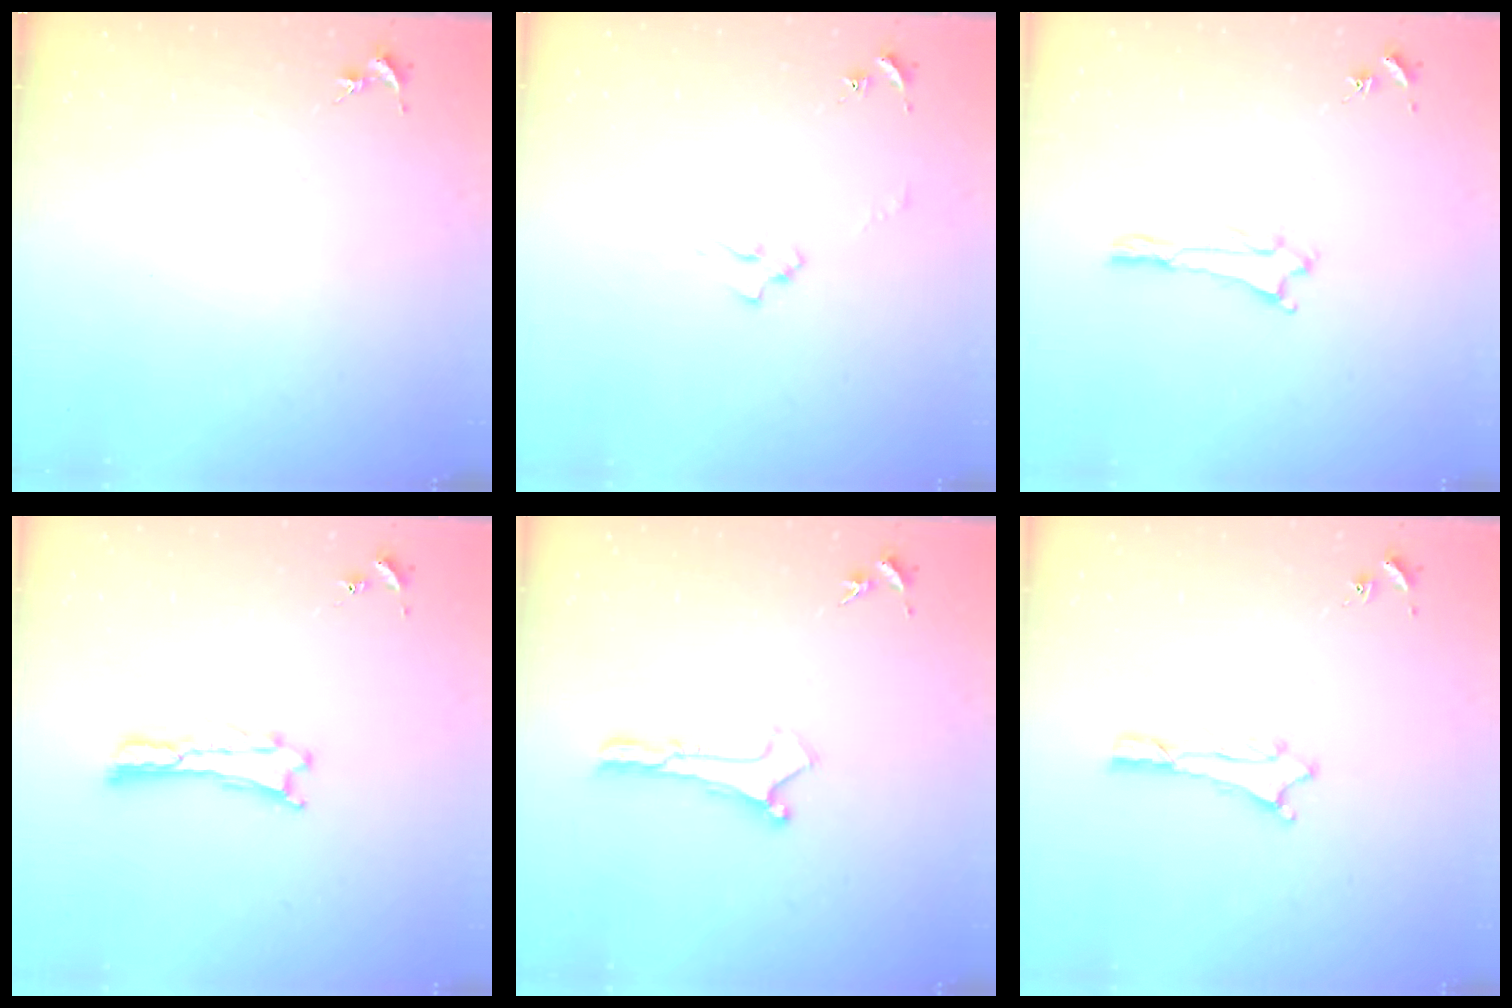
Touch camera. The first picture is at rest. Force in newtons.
{"total": 2.4, "press": 2.4, "slide": 0.4}
{"total": 1.0, "press": 0.9, "slide": 0.2}
{"total": 0.0}
{"total": 0.0}
{"total": 1.1, "press": 1.0, "slide": 0.1}